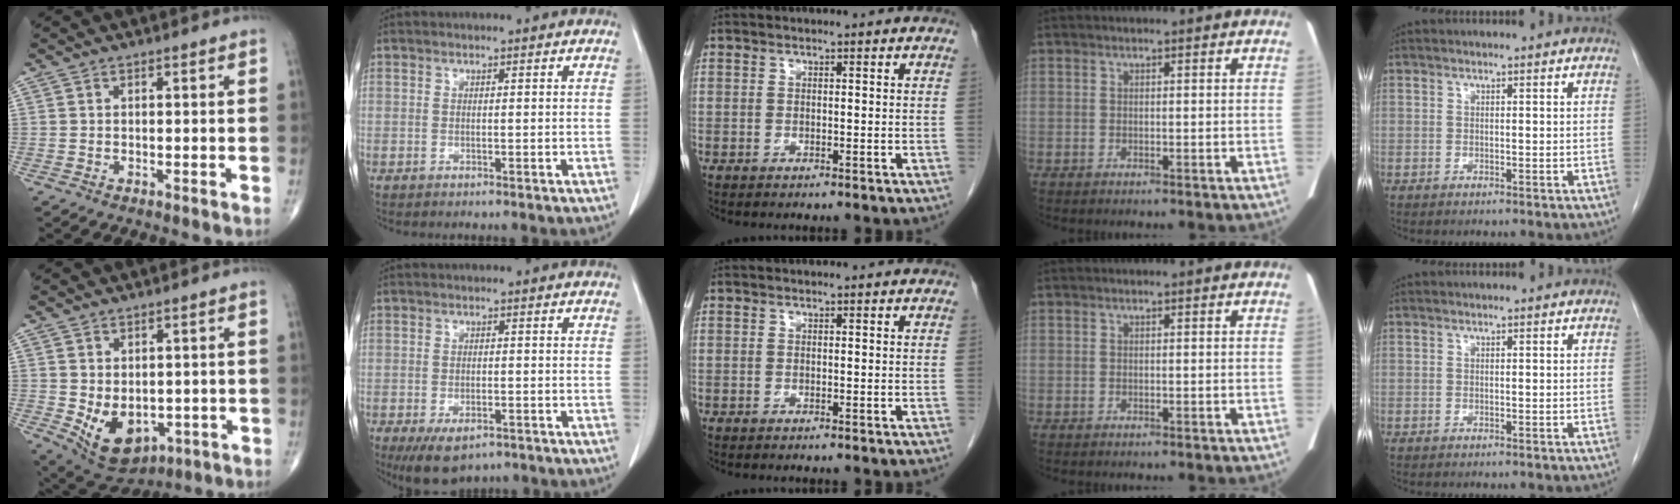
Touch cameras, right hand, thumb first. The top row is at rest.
{"thumb": {"total": 9.9, "force": [-2.0, 6.8, 7.0], "torque": [-0.089, -0.007, -0.007]}, "index": {"total": 6.7, "force": [-4.4, 3.1, 4.0], "torque": [-0.067, -0.008, -0.064]}}